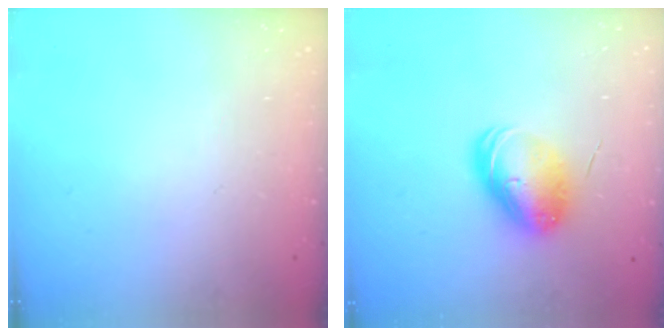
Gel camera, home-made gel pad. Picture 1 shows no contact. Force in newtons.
{"total": 9.7, "press": 9.6, "slide": 1.8}